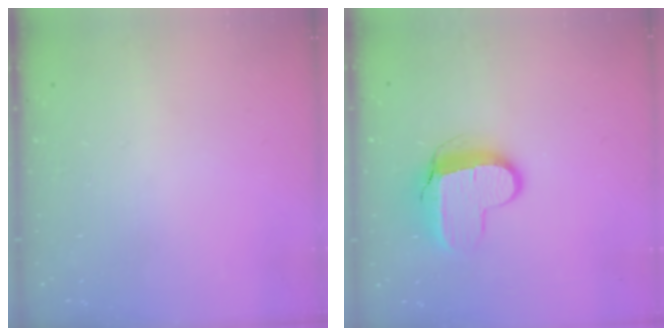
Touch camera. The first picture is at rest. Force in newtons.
{"total": 9.9, "press": 9.8, "slide": 0.9}